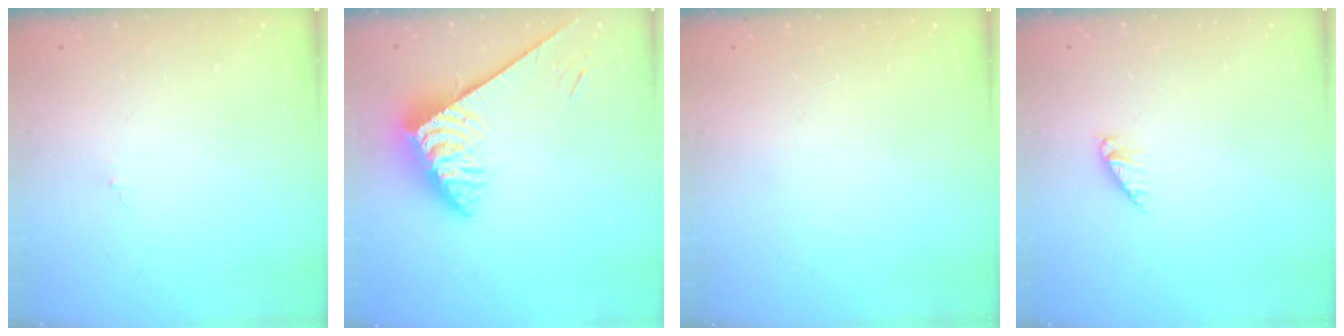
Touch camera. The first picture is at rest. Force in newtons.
{"total": 4.7, "press": 4.6, "slide": 0.5}
{"total": 0.0}
{"total": 2.7, "press": 2.7, "slide": 0.4}